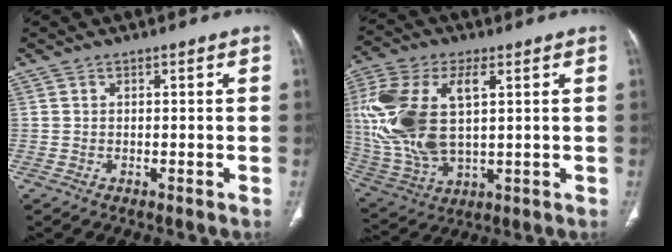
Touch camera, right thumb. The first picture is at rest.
{"total": 20.1, "force": [3.4, 10.4, 16.9], "torque": [-0.383, -0.004, 0.069]}